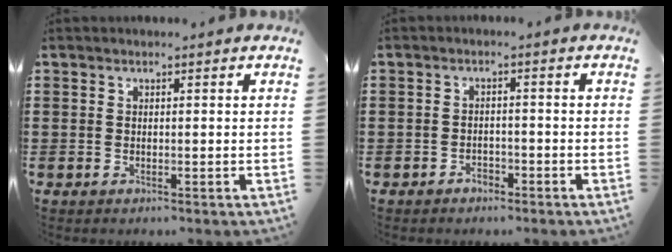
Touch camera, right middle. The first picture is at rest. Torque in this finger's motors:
{"motor_torque": [2.13, 0.00, 0.00, 0.02]}